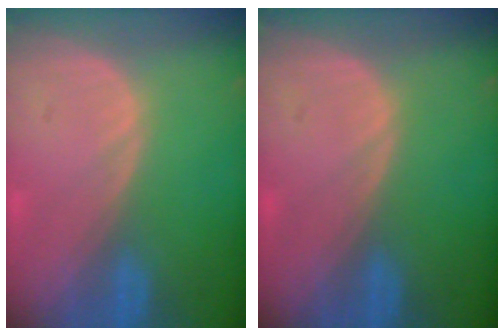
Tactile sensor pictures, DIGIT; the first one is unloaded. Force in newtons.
{"total": 0.0}